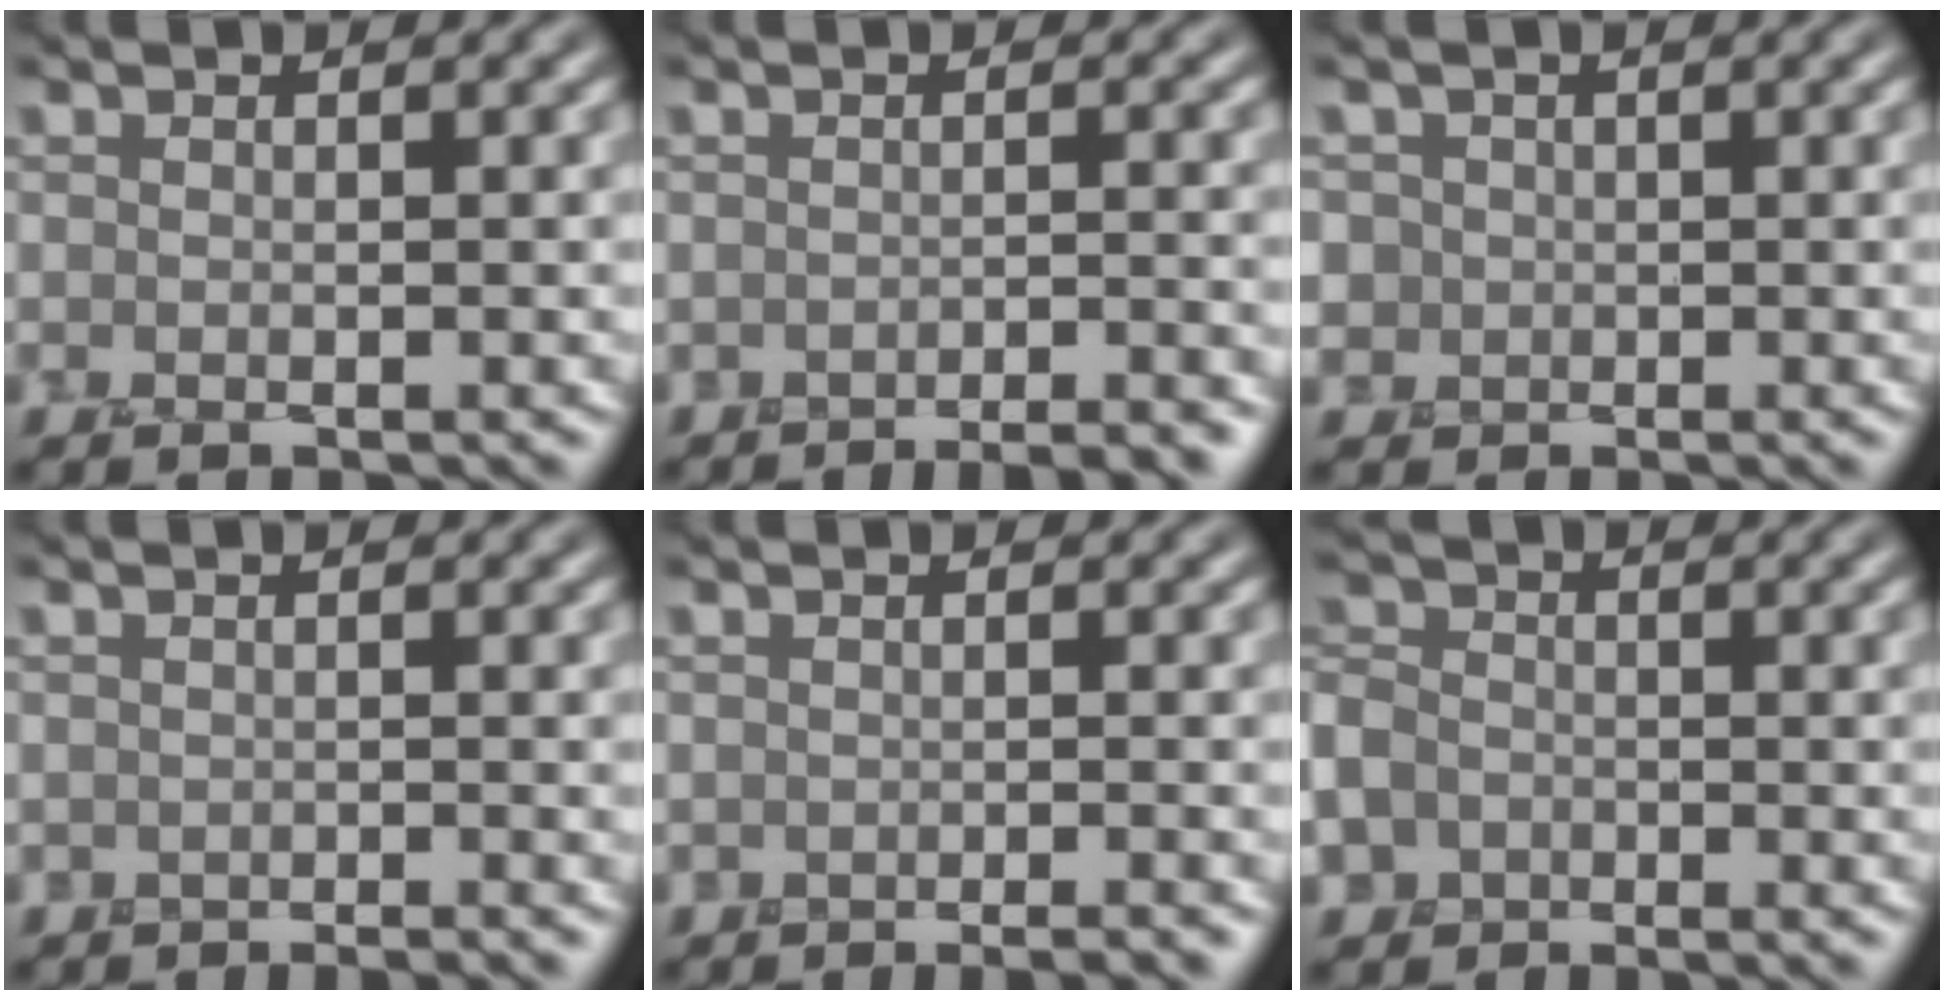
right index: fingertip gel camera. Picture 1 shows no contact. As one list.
[{"total": 3.6, "force": [-3.3, 0.5, 1.3], "torque": [0.011, 0.013, -0.037]}, {"total": 2.4, "force": [1.1, 2.1, -0.3], "torque": [0.022, 0.023, 0.009]}, {"total": 0.7, "force": [-0.6, -0.3, -0.3], "torque": [0.019, 0.003, -0.008]}, {"total": 1.3, "force": [-1.1, 0.3, 0.7], "torque": [0.022, 0.010, -0.013]}, {"total": 5.3, "force": [-2.6, 4.4, 1.4], "torque": [-0.038, 0.000, -0.056]}]